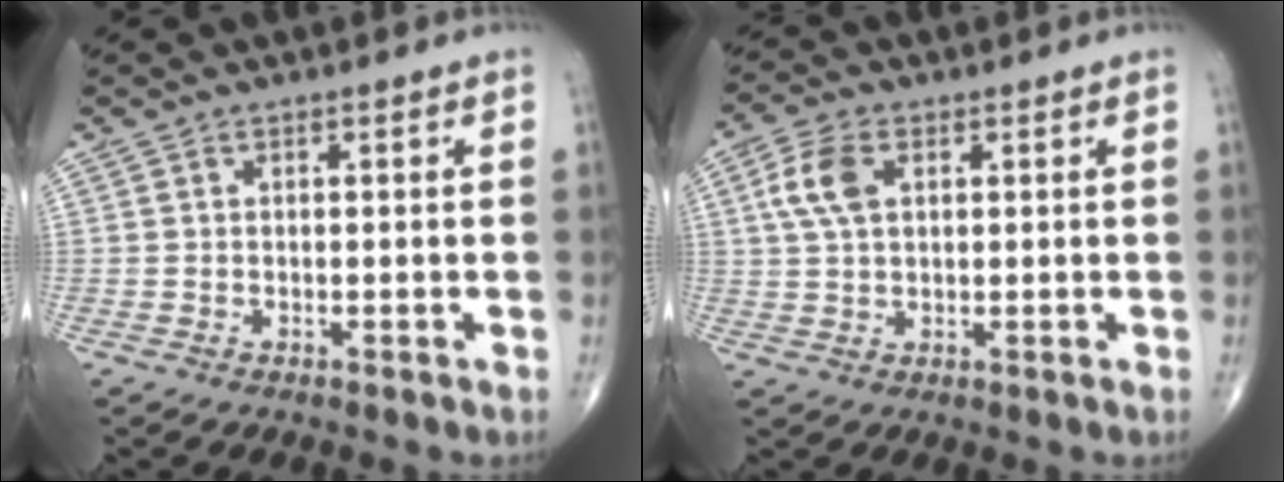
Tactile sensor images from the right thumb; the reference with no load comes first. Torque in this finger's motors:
{"motor_torque": [-0.04, -0.11, 0.71, 0.09, 0.07]}